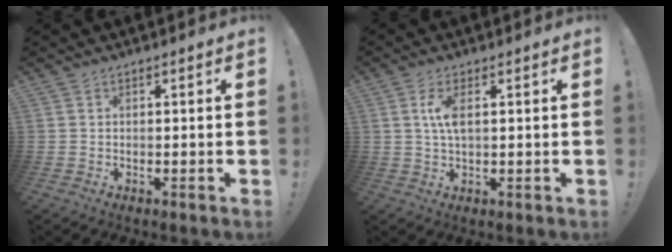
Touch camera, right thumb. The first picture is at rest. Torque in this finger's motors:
{"motor_torque": [0.25, 0.06, 0.23, 0.21, 0.04]}